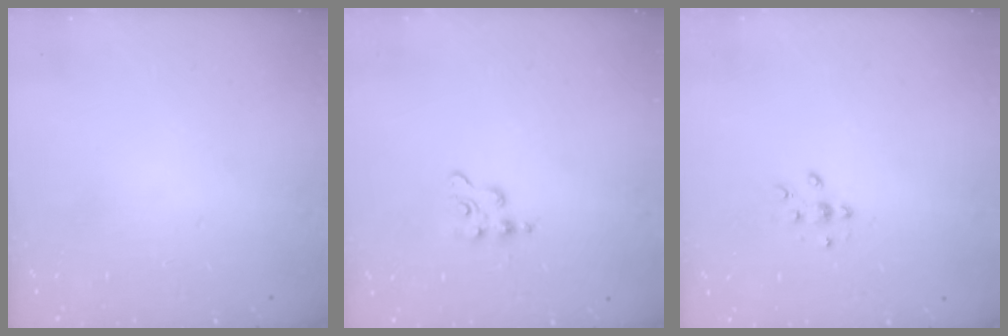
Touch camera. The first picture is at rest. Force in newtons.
{"total": 2.7, "press": 2.7, "slide": 0.5}
{"total": 5.8, "press": 5.6, "slide": 1.5}